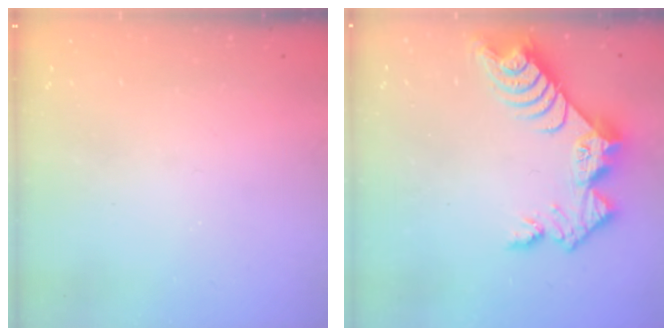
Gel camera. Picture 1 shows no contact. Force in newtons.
{"total": 10.5, "press": 10.4, "slide": 0.8}